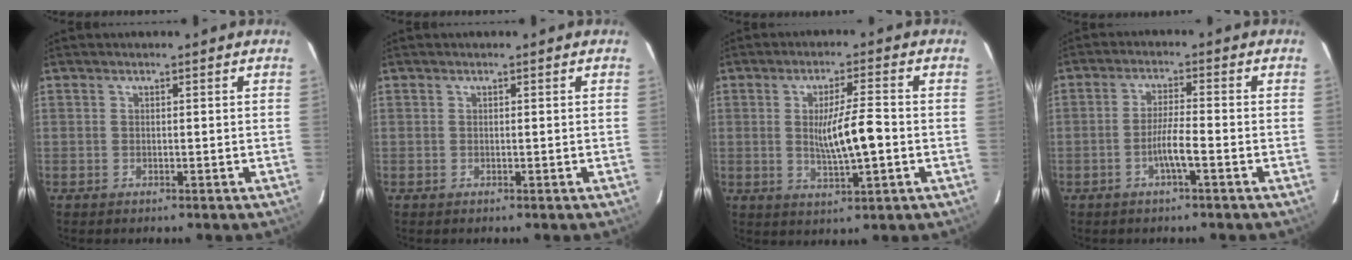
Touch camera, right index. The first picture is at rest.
{"total": 0.0}
{"total": 7.6, "force": [-0.6, 0.6, 7.5], "torque": [-0.133, -0.004, -0.008]}
{"total": 4.3, "force": [-1.7, 0.0, 4.0], "torque": [-0.076, 0.001, -0.033]}